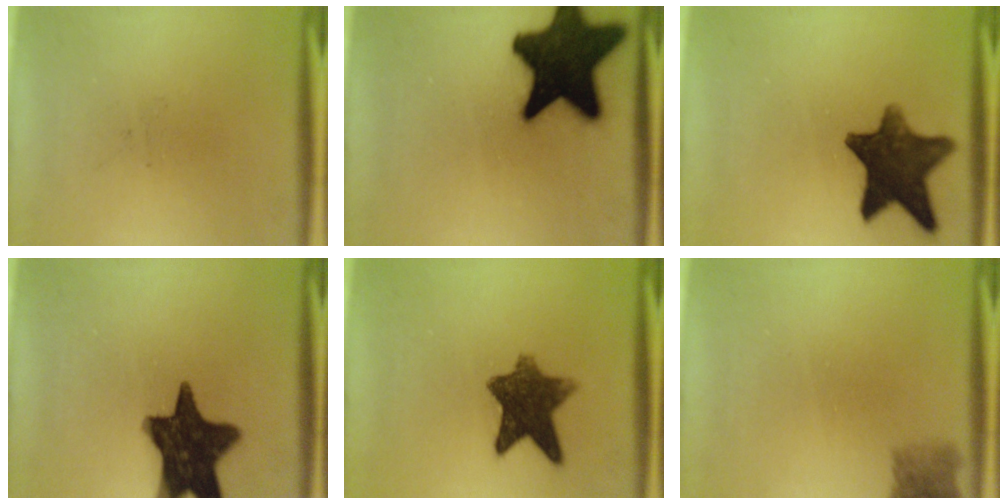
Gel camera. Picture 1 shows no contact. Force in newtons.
{"total": 19.7}
{"total": 12.5}
{"total": 15.7}
{"total": 9.3}
{"total": 2.7}